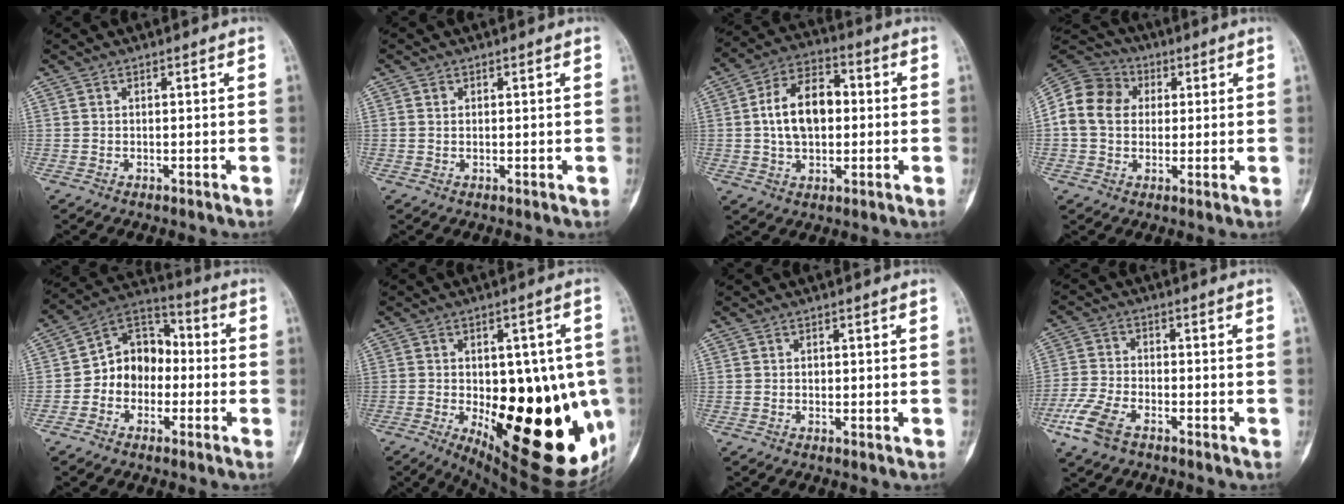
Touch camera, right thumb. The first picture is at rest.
{"total": 0.9, "force": [0.3, 0.7, 0.4], "torque": [-0.001, 0.002, 0.004]}
{"total": 12.7, "force": [0.6, 8.1, 9.8], "torque": [-0.149, 0.021, 0.005]}
{"total": 13.2, "force": [1.8, 10.8, 7.3], "torque": [-0.124, 0.024, 0.025]}
{"total": 11.1, "force": [-1.7, 8.9, 6.4], "torque": [-0.060, 0.042, -0.048]}
{"total": 29.5, "force": [-6.7, 12.5, 25.8], "torque": [-0.272, -0.018, -0.062]}
{"total": 1.0, "force": [0.1, 0.8, 0.6], "torque": [-0.001, 0.002, 0.000]}
{"total": 8.4, "force": [-4.8, 4.4, 5.3], "torque": [-0.123, 0.009, -0.096]}